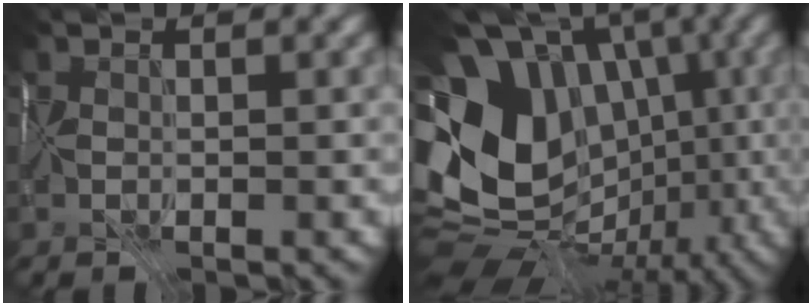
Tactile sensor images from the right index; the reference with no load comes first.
{"total": 17.1, "force": [2.1, 13.3, 10.6], "torque": [-0.176, 0.029, 0.060]}